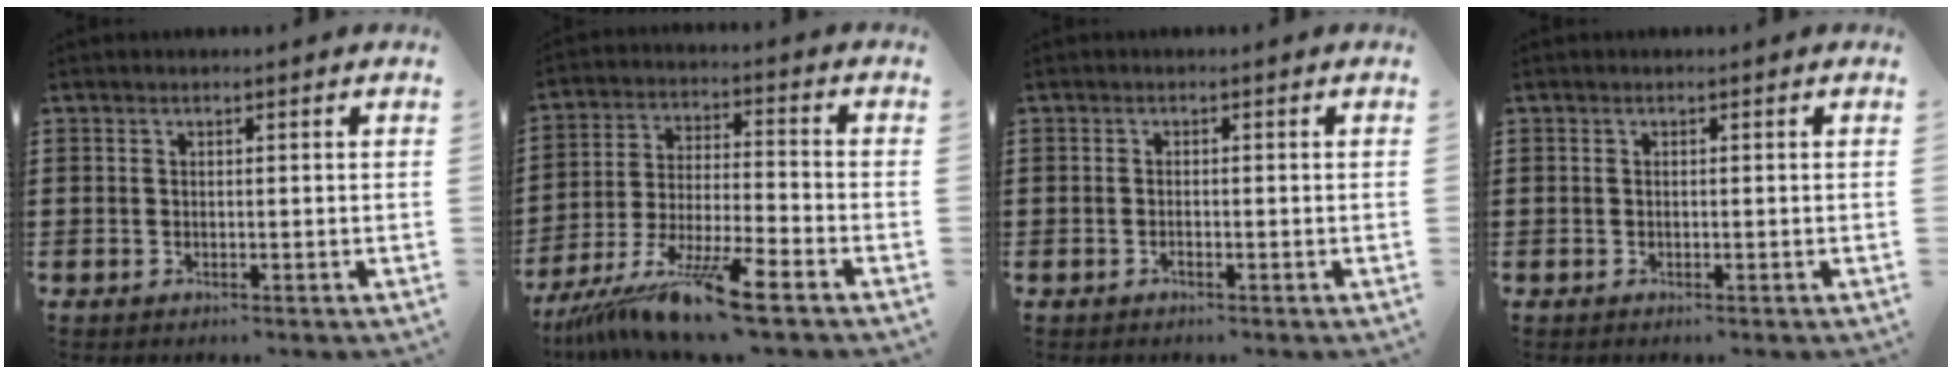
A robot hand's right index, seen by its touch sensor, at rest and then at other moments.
{"total": 12.9, "force": [-9.7, 1.0, 8.4], "torque": [-0.163, 0.009, -0.179]}
{"total": 0.6, "force": [-0.5, 0.0, 0.4], "torque": [-0.010, -0.004, -0.008]}
{"total": 0.0}